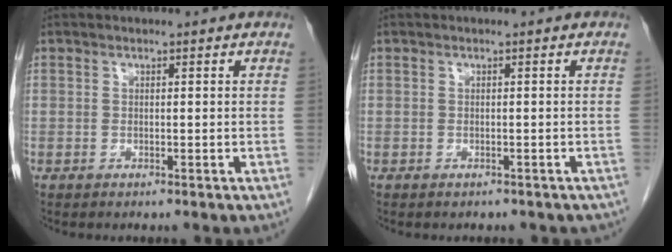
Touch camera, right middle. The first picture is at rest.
{"total": 3.9, "force": [-3.2, 1.8, 1.2], "torque": [-0.014, 0.000, -0.032]}